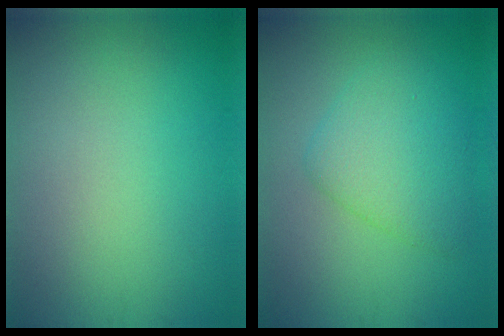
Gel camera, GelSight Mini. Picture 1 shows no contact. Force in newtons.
{"total": 4.2, "press": 4.2, "slide": 0.1}